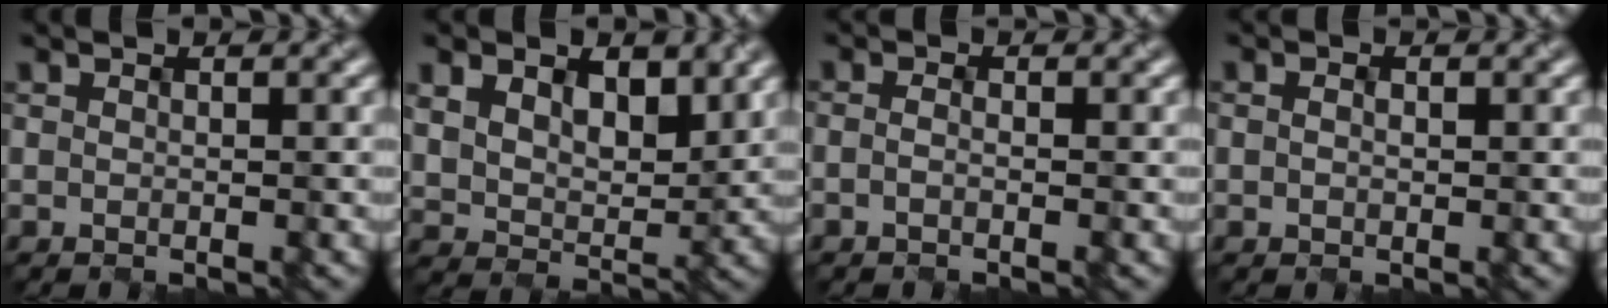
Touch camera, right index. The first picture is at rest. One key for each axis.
{"total": 6.4, "fx": 2.7, "fy": 4.3, "fz": 3.8, "tx": -0.078, "ty": 0.004, "tz": 0.033}
{"total": 0.9, "fx": -0.4, "fy": 0.4, "fz": 0.7, "tx": -0.006, "ty": -0.005, "tz": -0.016}
{"total": 0.9, "fx": -0.2, "fy": 0.7, "fz": 0.5, "tx": -0.009, "ty": 0.000, "tz": -0.001}